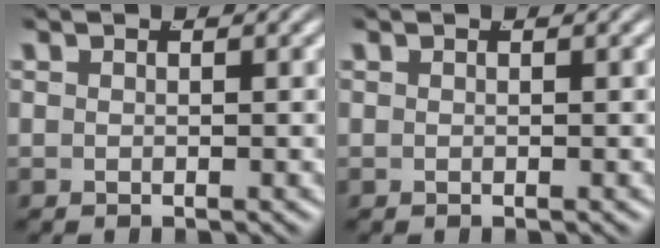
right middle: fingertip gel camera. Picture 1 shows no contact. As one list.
[{"total": 0.0}]